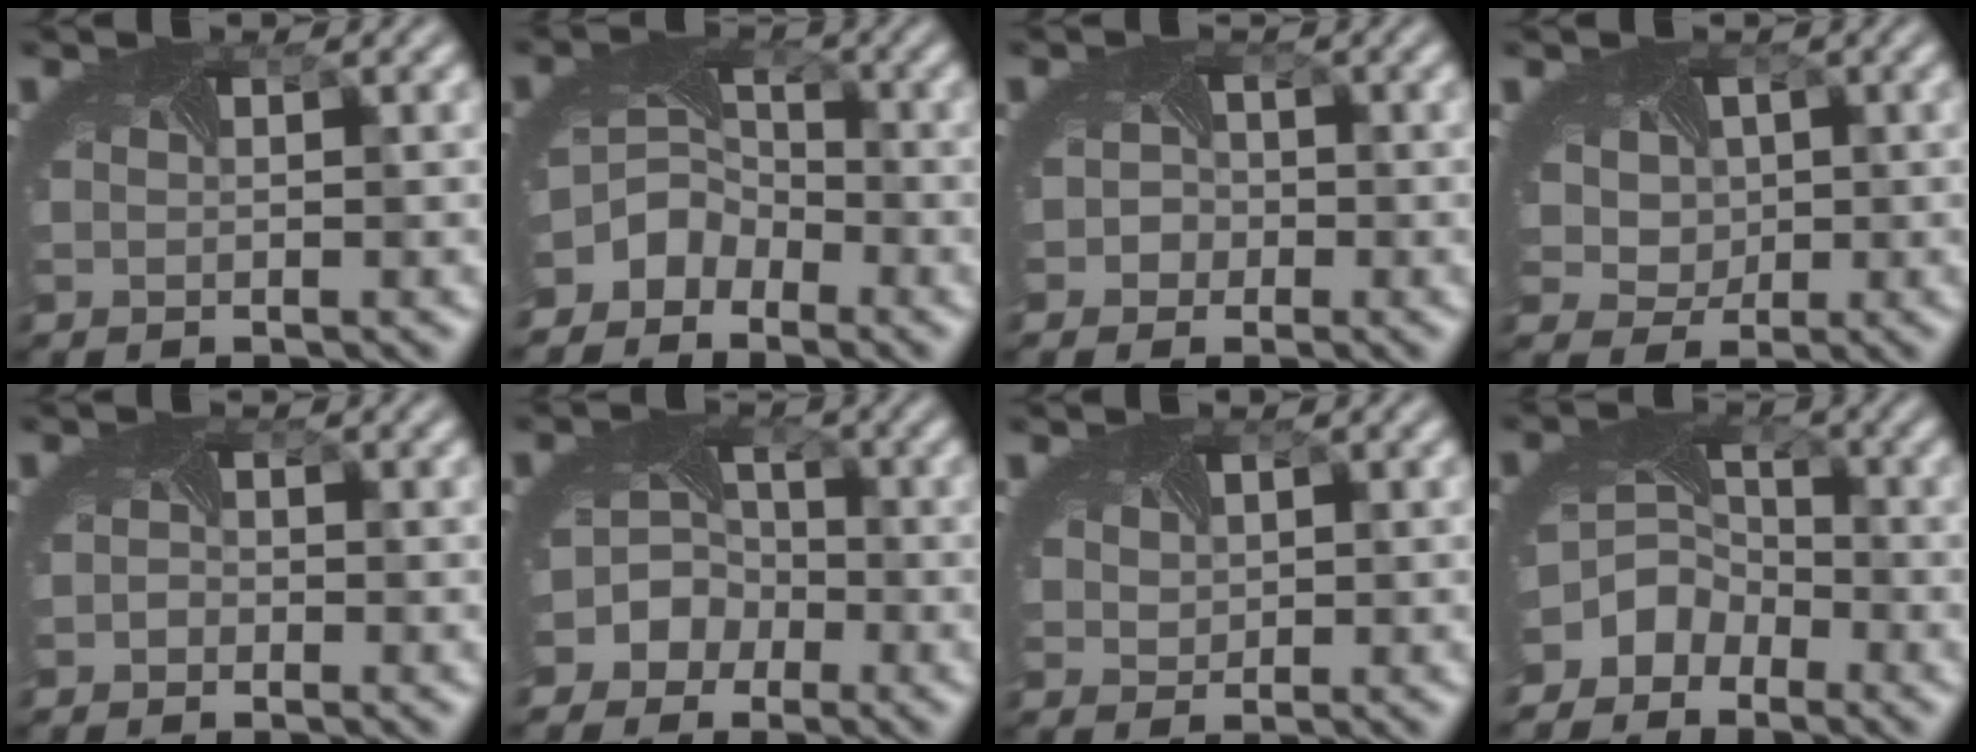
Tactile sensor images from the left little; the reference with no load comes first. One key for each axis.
{"total": 4.8, "fx": -3.5, "fy": 3.2, "fz": 1.2, "tx": -0.005, "ty": -0.001, "tz": -0.058}
{"total": 2.5, "fx": -0.8, "fy": 2.3, "fz": 0.6, "tx": 0.013, "ty": -0.002, "tz": -0.013}
{"total": 6.2, "fx": 1.3, "fy": 5.0, "fz": 3.4, "tx": -0.052, "ty": 0.015, "tz": 0.001}
{"total": 0.8, "fx": -0.4, "fy": 0.7, "fz": 0.1, "tx": -0.002, "ty": -0.007, "tz": -0.013}
{"total": 6.7, "fx": -3.0, "fy": 5.8, "fz": 1.6, "tx": -0.018, "ty": -0.004, "tz": -0.068}
{"total": 2.5, "fx": 1.0, "fy": 2.0, "fz": 1.1, "tx": -0.032, "ty": 0.011, "tz": 0.011}
{"total": 5.4, "fx": -3.7, "fy": 3.8, "fz": 1.2, "tx": 0.002, "ty": -0.005, "tz": -0.056}